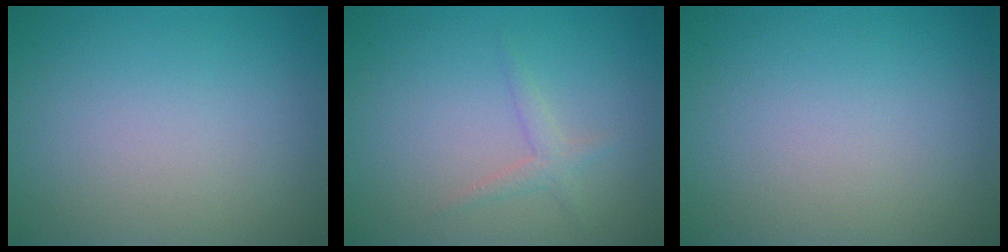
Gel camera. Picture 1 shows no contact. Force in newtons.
{"total": 1.2, "press": 1.2, "slide": 0.0}
{"total": 0.0}